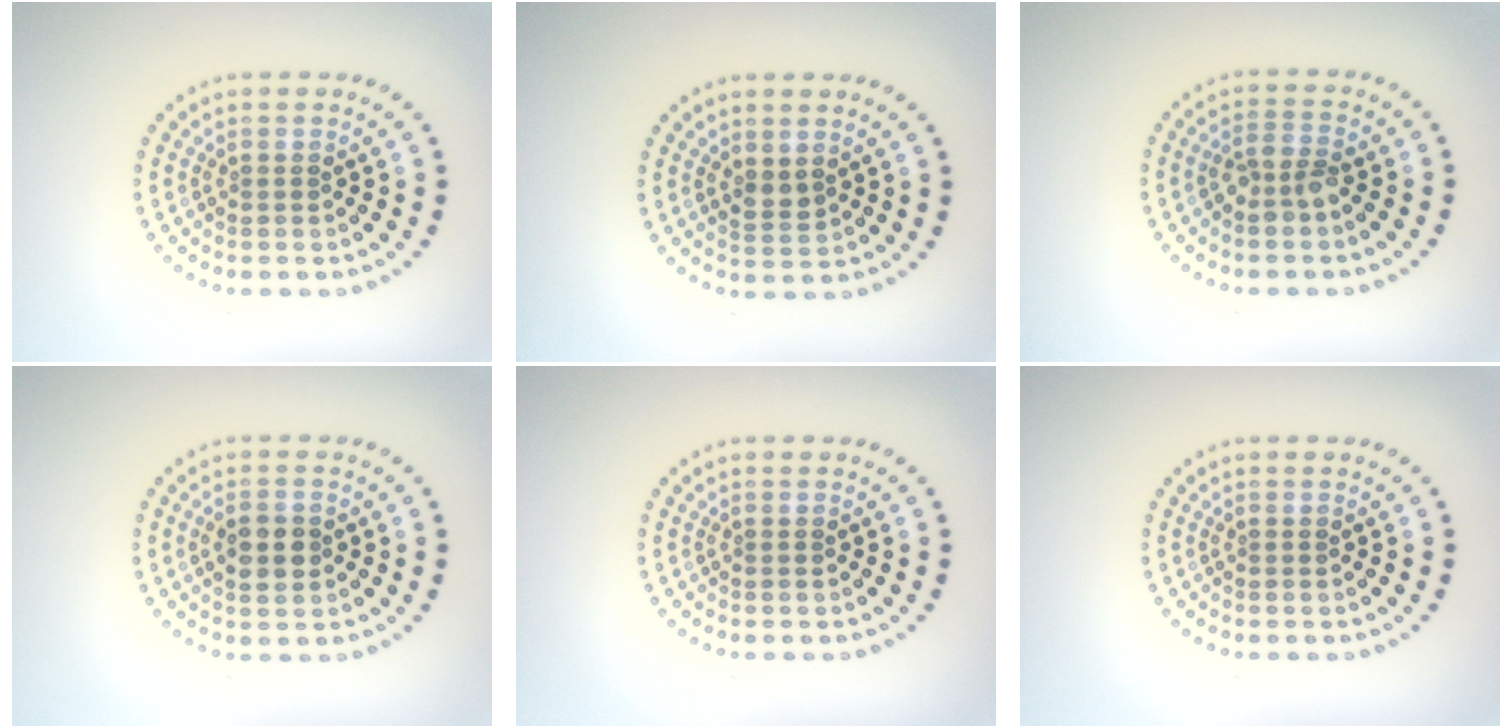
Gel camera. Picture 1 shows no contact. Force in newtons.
{"total": 1.4, "press": 1.3, "slide": 0.6}
{"total": 2.4, "press": 2.3, "slide": 0.7}
{"total": 2.8, "press": 2.8, "slide": 0.2}
{"total": 0.0}
{"total": 0.0}